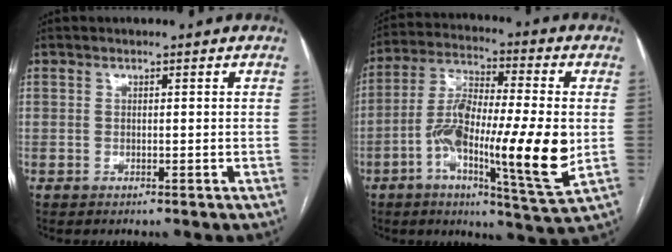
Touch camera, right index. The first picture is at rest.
{"total": 17.9, "force": [-3.1, 2.3, 17.5], "torque": [-0.321, -0.007, -0.054]}